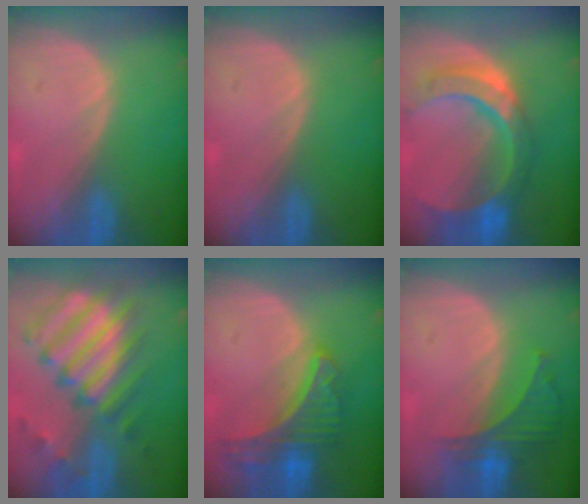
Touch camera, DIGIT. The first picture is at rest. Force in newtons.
{"total": 0.0}
{"total": 11.0, "press": 9.3, "slide": 5.9}
{"total": 11.9, "press": 10.3, "slide": 5.9}
{"total": 8.9, "press": 7.8, "slide": 4.3}
{"total": 6.3, "press": 5.9, "slide": 2.3}